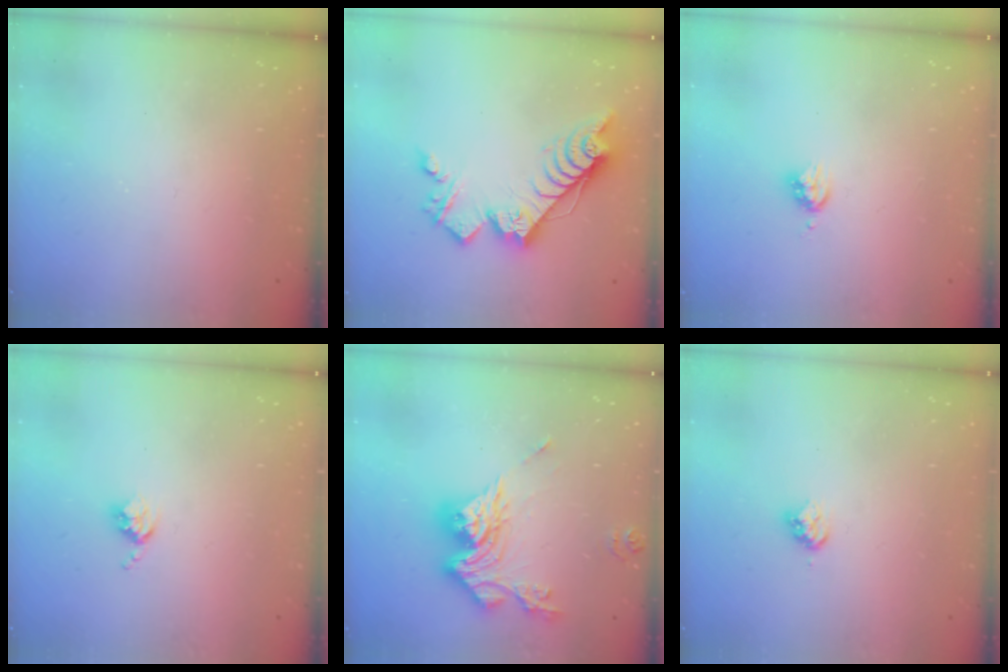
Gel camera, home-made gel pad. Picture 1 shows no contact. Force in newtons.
{"total": 16.7, "press": 16.7, "slide": 0.3}
{"total": 4.2, "press": 4.2, "slide": 0.6}
{"total": 3.3, "press": 3.3, "slide": 0.4}
{"total": 16.4, "press": 16.3, "slide": 1.9}
{"total": 3.2, "press": 3.2, "slide": 0.4}